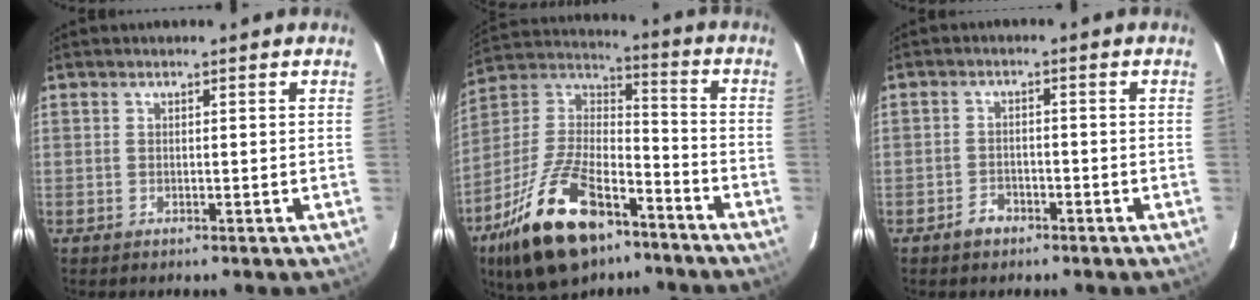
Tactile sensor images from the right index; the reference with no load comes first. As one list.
[{"total": 23.0, "force": [-13.8, 10.9, 14.7], "torque": [-0.299, -0.006, -0.234]}, {"total": 3.2, "force": [-2.2, 2.1, 0.9], "torque": [-0.021, 0.004, -0.036]}]